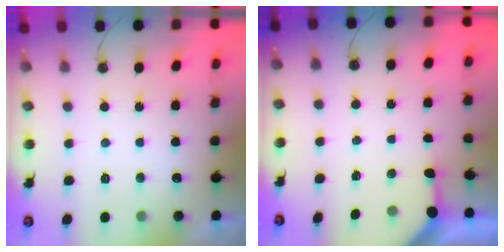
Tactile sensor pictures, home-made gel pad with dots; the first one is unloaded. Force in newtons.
{"total": 3.4, "press": 3.4, "slide": 0.3}